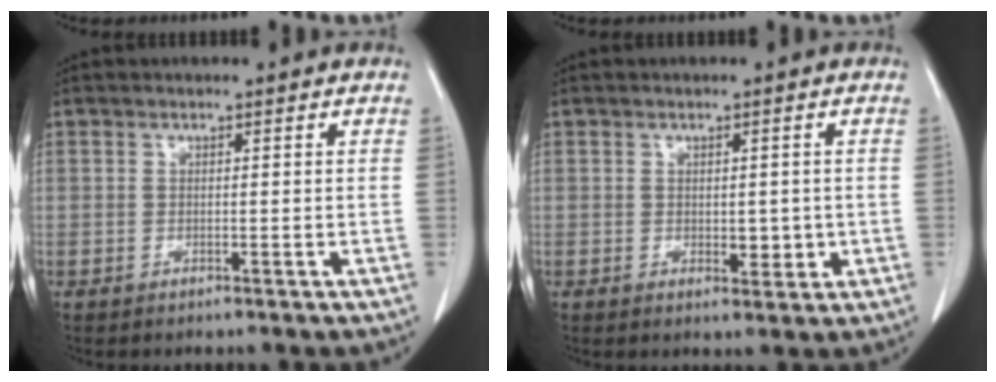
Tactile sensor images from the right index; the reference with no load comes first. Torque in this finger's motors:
{"motor_torque": [0.07, 0.16, 0.08, 0.02]}